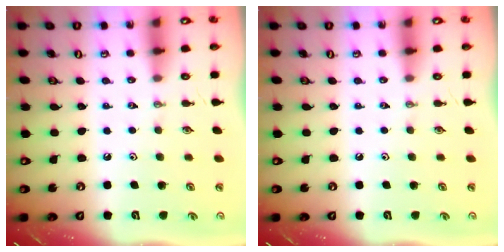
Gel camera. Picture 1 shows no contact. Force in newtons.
{"total": 0.0}